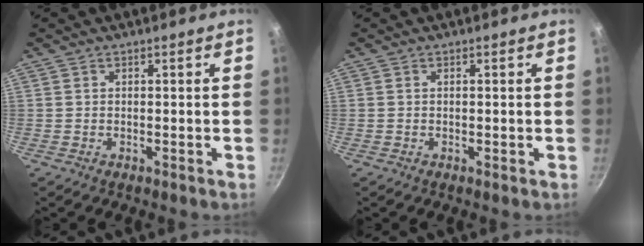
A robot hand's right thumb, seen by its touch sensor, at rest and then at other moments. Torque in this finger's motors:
{"motor_torque": [0.31, -0.07, 0.51, -0.01, 0.01]}